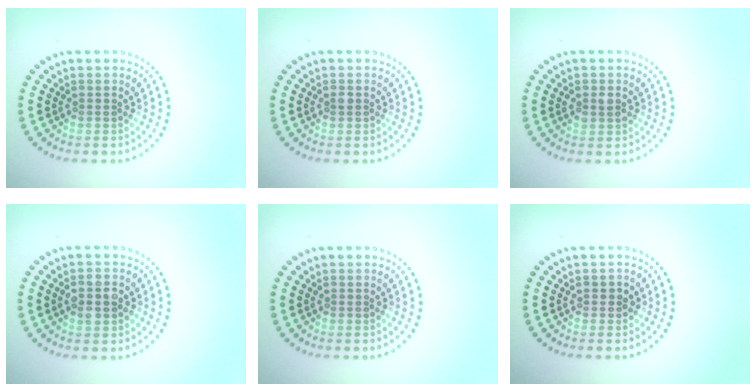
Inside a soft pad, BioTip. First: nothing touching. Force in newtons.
{"total": 0.6, "press": 0.6, "slide": 0.1}
{"total": 1.3, "press": 1.2, "slide": 0.3}
{"total": 2.8, "press": 2.8, "slide": 0.2}
{"total": 0.0}
{"total": 0.7, "press": 0.7, "slide": 0.1}